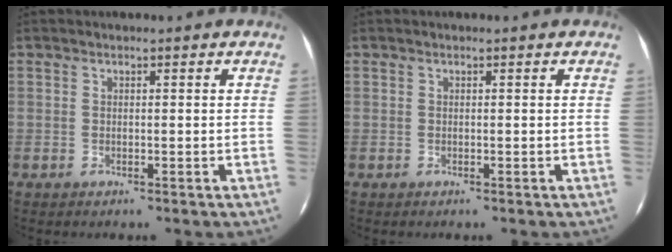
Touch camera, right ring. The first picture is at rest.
{"total": 0.0}